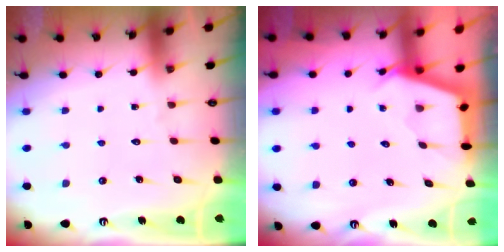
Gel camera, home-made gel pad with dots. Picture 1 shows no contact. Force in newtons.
{"total": 2.7, "press": 2.7, "slide": 0.3}